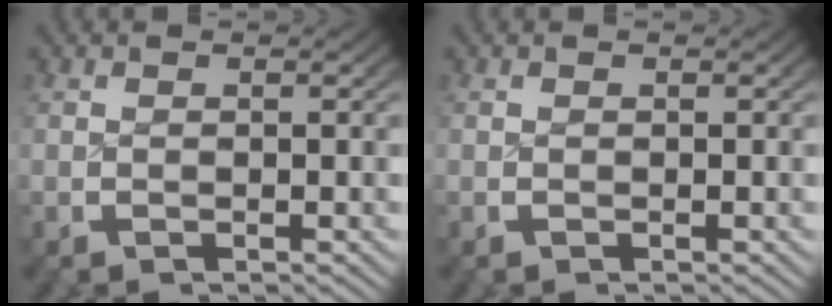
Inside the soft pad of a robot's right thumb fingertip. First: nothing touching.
{"total": 0.0}